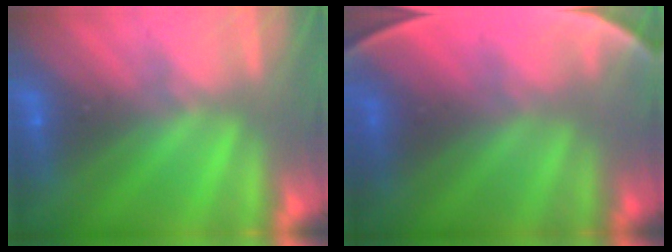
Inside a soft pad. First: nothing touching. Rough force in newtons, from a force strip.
{"total": 10.5}